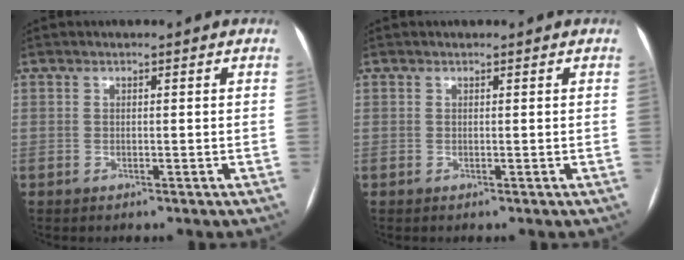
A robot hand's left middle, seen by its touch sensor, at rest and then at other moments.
{"total": 0.0}